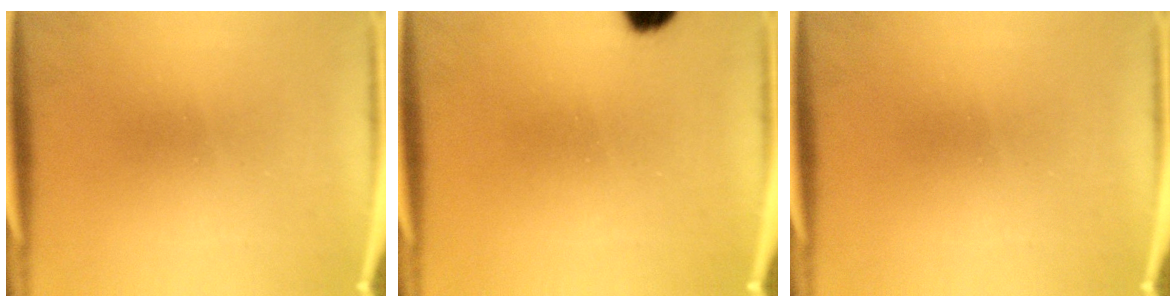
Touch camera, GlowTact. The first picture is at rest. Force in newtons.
{"total": 7.2}
{"total": 0.0}